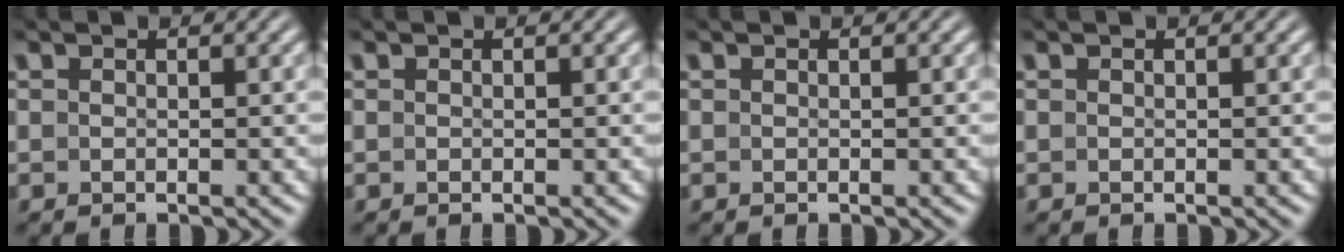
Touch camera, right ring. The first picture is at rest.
{"total": 0.0}
{"total": 0.0}
{"total": 0.0}